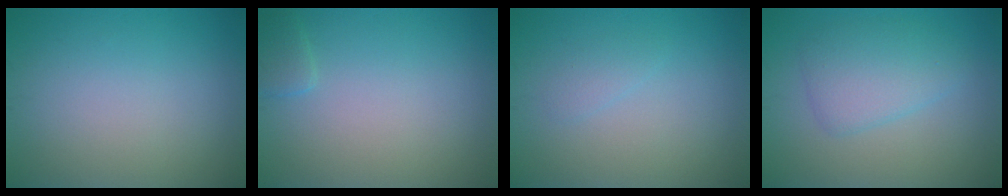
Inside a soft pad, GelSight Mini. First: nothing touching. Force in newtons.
{"total": 1.1, "press": 1.1, "slide": 0.1}
{"total": 1.0, "press": 1.0, "slide": 0.1}
{"total": 3.5, "press": 3.5, "slide": 0.0}